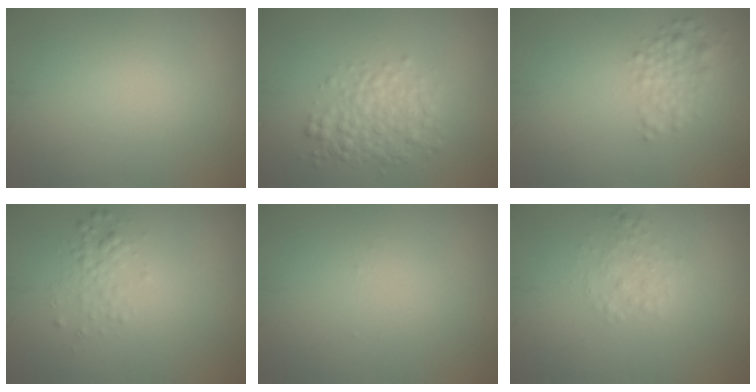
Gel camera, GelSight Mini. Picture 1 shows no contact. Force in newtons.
{"total": 3.4, "press": 3.4, "slide": 0.0}
{"total": 2.3, "press": 2.3, "slide": 0.1}
{"total": 1.5, "press": 1.5, "slide": 0.1}
{"total": 0.0}
{"total": 1.5, "press": 1.5, "slide": 0.0}